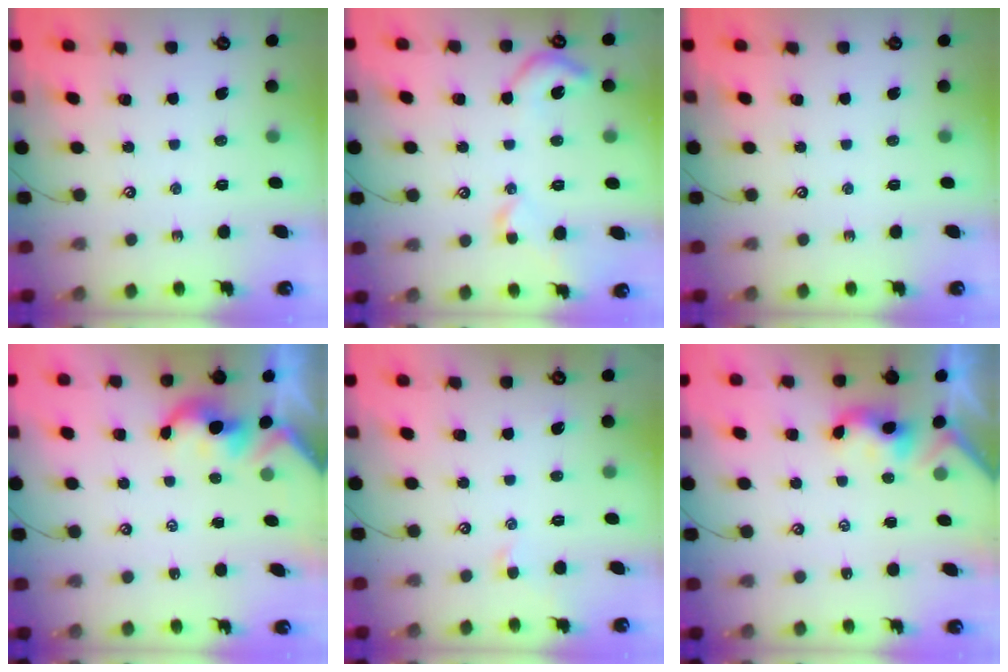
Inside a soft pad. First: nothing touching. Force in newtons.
{"total": 5.8, "press": 5.7, "slide": 1.0}
{"total": 0.0}
{"total": 1.9, "press": 1.9, "slide": 0.2}
{"total": 0.0}
{"total": 2.4, "press": 2.4, "slide": 0.2}